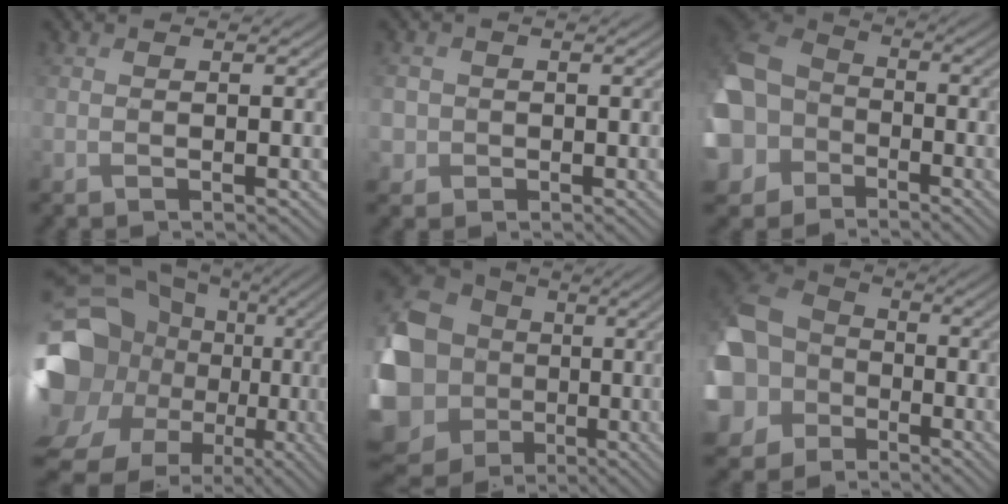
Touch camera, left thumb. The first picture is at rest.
{"total": 2.8, "force": [-0.1, 2.8, 0.1], "torque": [-0.005, 0.003, -0.015]}
{"total": 14.9, "force": [-4.9, 12.1, 7.0], "torque": [-0.232, -0.032, -0.104]}
{"total": 21.8, "force": [-3.3, 18.1, 11.8], "torque": [-0.288, -0.008, -0.060]}
{"total": 21.7, "force": [-4.0, 19.9, 7.5], "torque": [-0.227, 0.002, -0.075]}
{"total": 15.8, "force": [-4.0, 13.2, 7.7], "torque": [-0.246, -0.024, -0.099]}